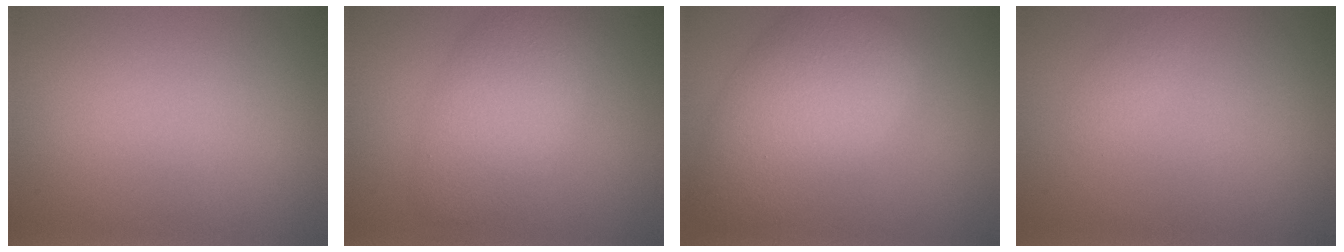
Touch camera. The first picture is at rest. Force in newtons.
{"total": 5.2, "press": 5.2, "slide": 0.1}
{"total": 8.2, "press": 8.2, "slide": 0.2}
{"total": 0.7, "press": 0.7, "slide": 0.0}